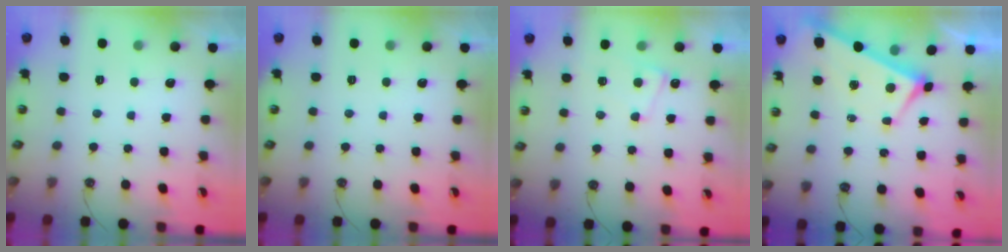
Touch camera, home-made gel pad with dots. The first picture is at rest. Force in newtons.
{"total": 0.0}
{"total": 2.4, "press": 2.4, "slide": 0.4}
{"total": 4.0, "press": 4.0, "slide": 0.3}